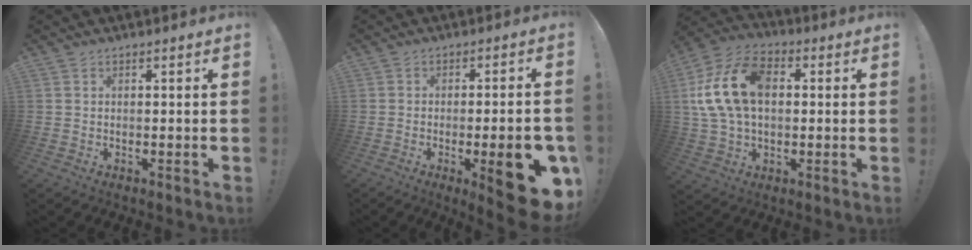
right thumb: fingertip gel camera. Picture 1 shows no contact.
{"total": 15.6, "force": [-5.3, 3.7, 14.2], "torque": [-0.175, 0.017, -0.063]}
{"total": 18.3, "force": [2.8, 12.2, 13.4], "torque": [-0.259, 0.007, 0.050]}